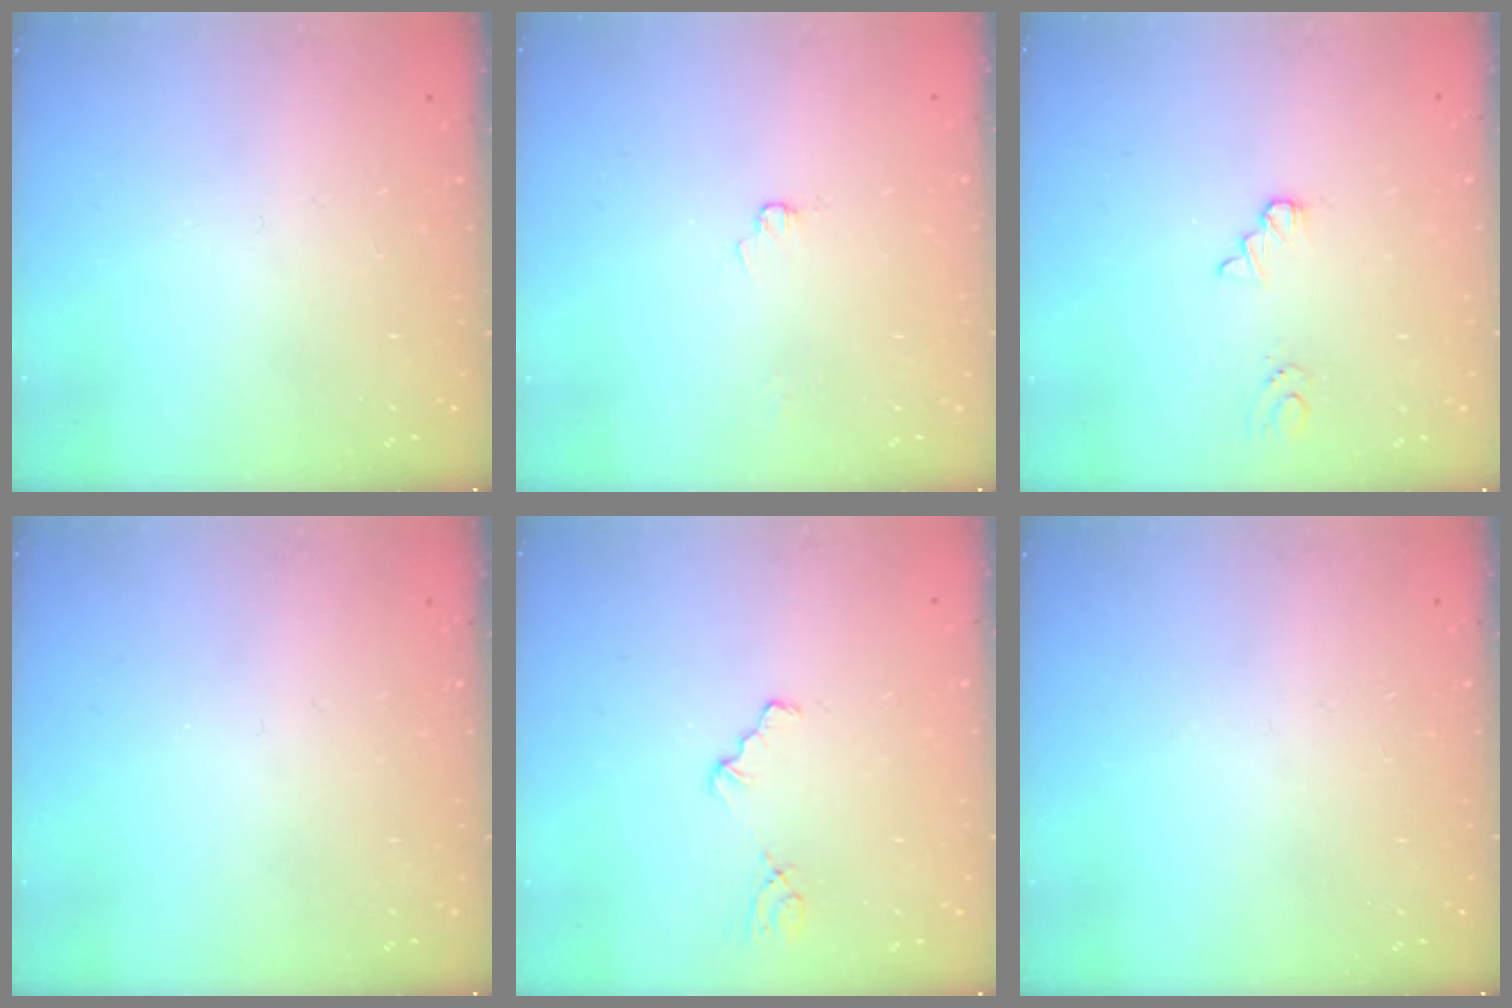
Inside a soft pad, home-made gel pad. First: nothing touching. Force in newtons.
{"total": 1.7, "press": 1.7, "slide": 0.2}
{"total": 1.6, "press": 1.6, "slide": 0.2}
{"total": 0.0}
{"total": 1.7, "press": 1.6, "slide": 0.3}
{"total": 0.0}